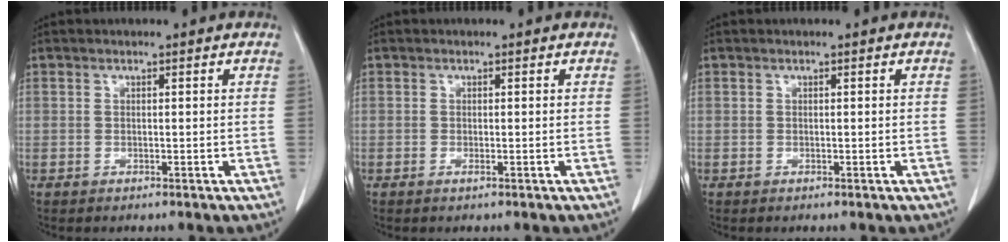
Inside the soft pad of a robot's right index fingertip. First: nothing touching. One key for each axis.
{"total": 0.9, "fx": -0.3, "fy": 0.4, "fz": 0.7, "tx": -0.016, "ty": -0.002, "tz": -0.003}
{"total": 0.0}